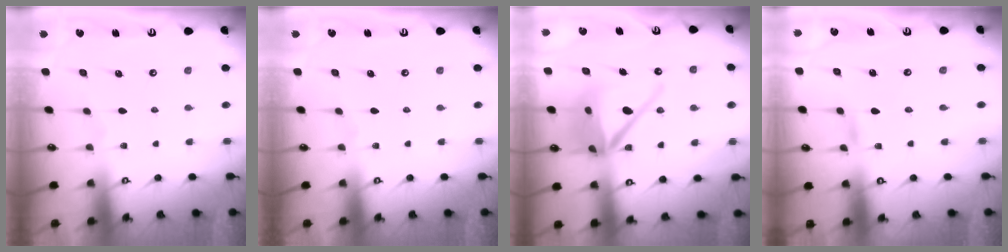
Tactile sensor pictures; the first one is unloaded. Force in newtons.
{"total": 0.0}
{"total": 16.2, "press": 15.9, "slide": 2.6}
{"total": 1.7, "press": 1.7, "slide": 0.2}